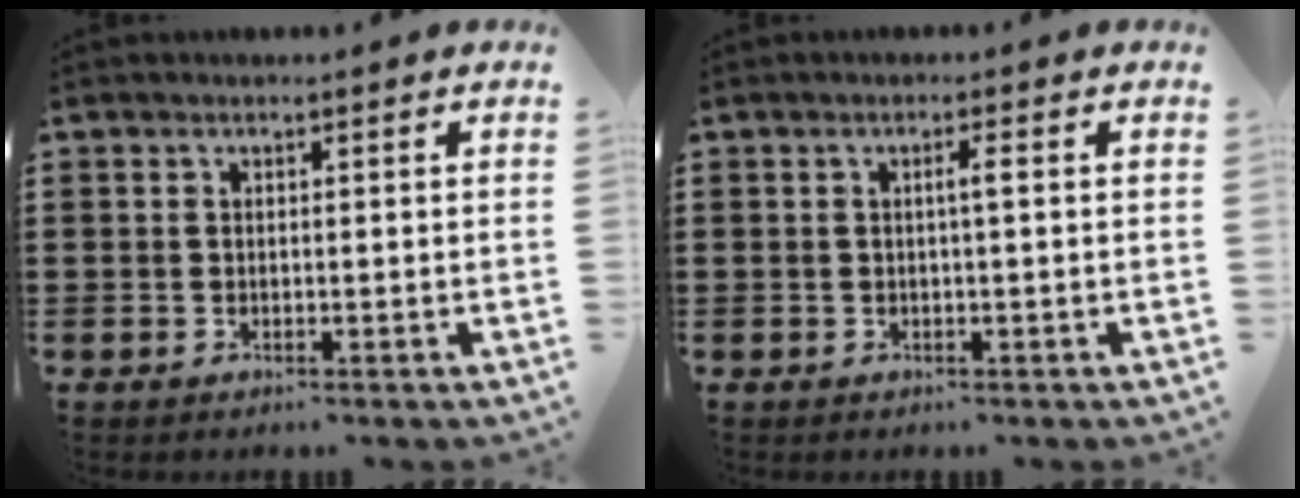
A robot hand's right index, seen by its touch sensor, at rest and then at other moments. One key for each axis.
{"total": 1.5, "fx": 0.0, "fy": 0.0, "fz": 1.5, "tx": -0.027, "ty": 0.001, "tz": -0.002}